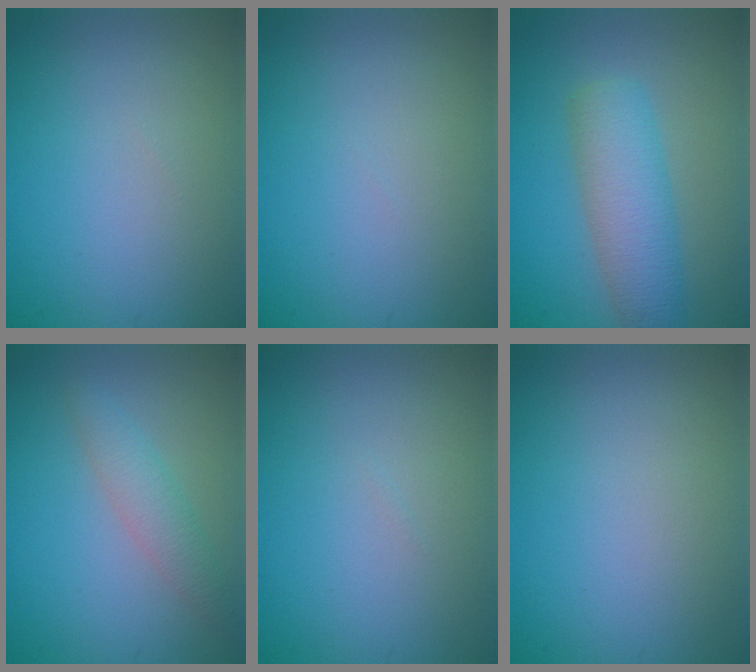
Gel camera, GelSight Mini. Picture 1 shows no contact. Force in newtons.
{"total": 0.0}
{"total": 5.5, "press": 5.5, "slide": 0.2}
{"total": 2.3, "press": 2.3, "slide": 0.0}
{"total": 0.0}
{"total": 0.0}